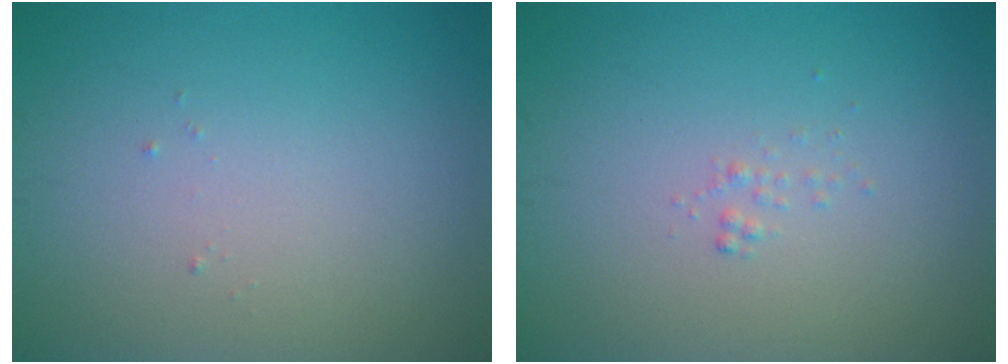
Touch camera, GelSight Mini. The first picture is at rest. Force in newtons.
{"total": 0.5, "press": 0.5, "slide": 0.0}